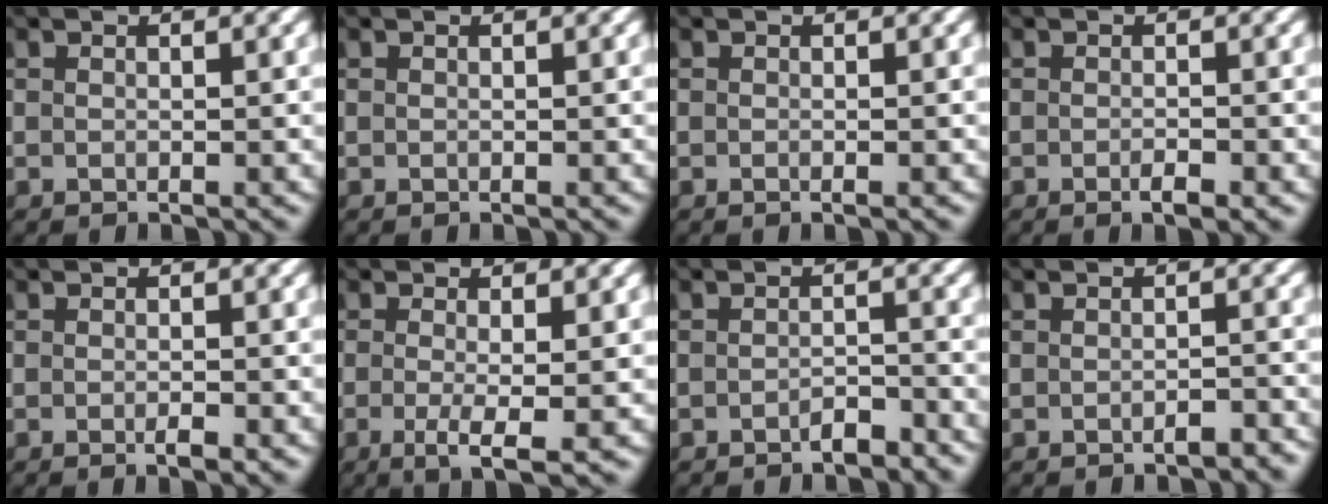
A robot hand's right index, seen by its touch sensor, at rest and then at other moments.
{"total": 0.0}
{"total": 0.6, "force": [-0.2, 0.1, 0.5], "torque": [-0.004, -0.002, -0.004]}
{"total": 1.6, "force": [-0.8, 0.3, 1.4], "torque": [-0.020, -0.003, -0.012]}
{"total": 1.3, "force": [-0.5, 0.2, 1.1], "torque": [-0.016, -0.004, -0.009]}
{"total": 3.7, "force": [-0.8, 0.7, 3.5], "torque": [-0.065, -0.013, -0.014]}
{"total": 1.5, "force": [-1.2, 0.5, 0.8], "torque": [-0.011, 0.004, -0.022]}
{"total": 1.3, "force": [-1.0, 0.3, 0.7], "torque": [-0.010, 0.003, -0.015]}